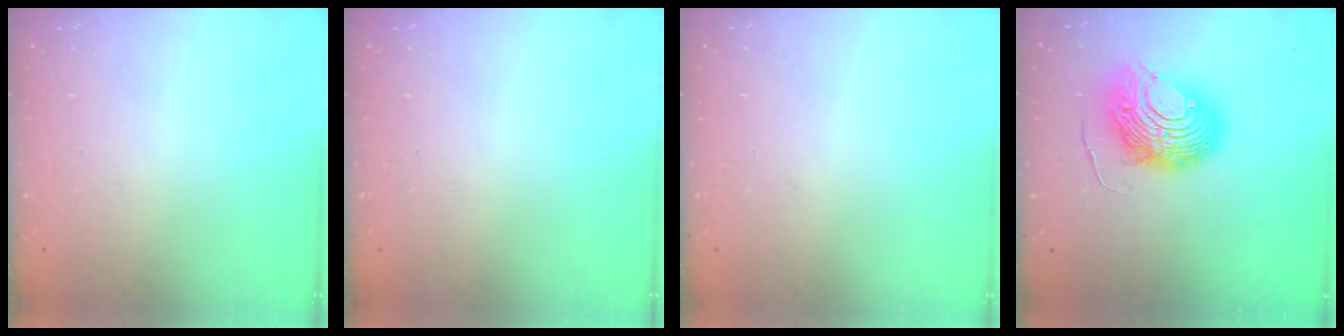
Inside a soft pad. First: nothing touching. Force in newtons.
{"total": 0.0}
{"total": 0.0}
{"total": 12.2, "press": 12.2, "slide": 1.2}